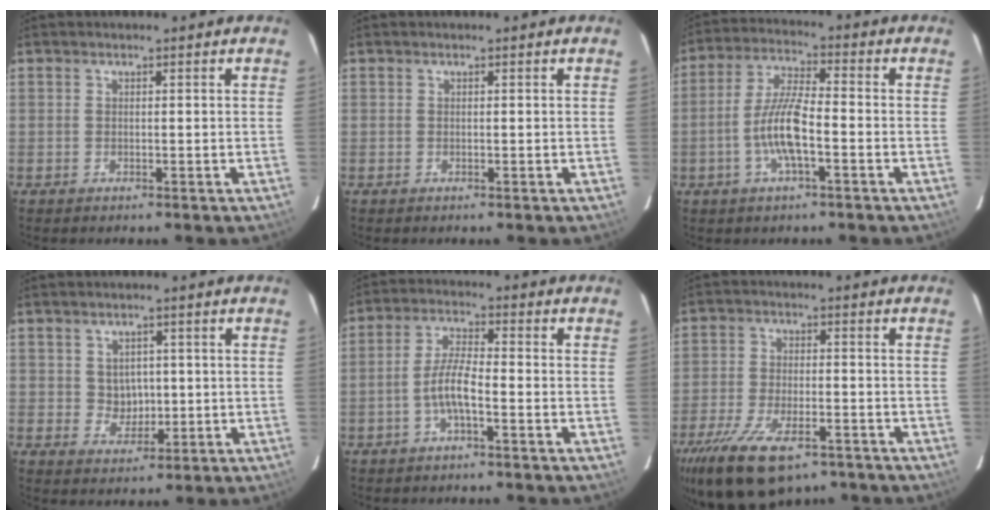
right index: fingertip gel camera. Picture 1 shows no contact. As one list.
[{"total": 0.0}, {"total": 9.1, "force": [-2.9, 1.9, 8.4], "torque": [-0.172, 0.003, -0.057]}, {"total": 4.0, "force": [0.5, 3.7, 1.4], "torque": [-0.024, 0.008, 0.015]}, {"total": 5.5, "force": [-2.3, 1.0, 4.9], "torque": [-0.104, 0.010, -0.044]}, {"total": 16.7, "force": [-11.1, 7.1, 10.3], "torque": [-0.224, -0.037, -0.187]}]